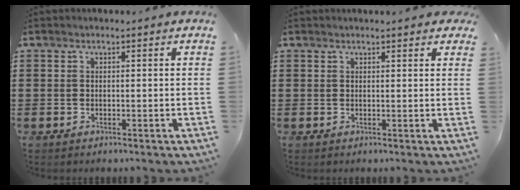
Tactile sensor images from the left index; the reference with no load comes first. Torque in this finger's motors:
{"motor_torque": [2.14, 0.00, 0.27, 0.07]}